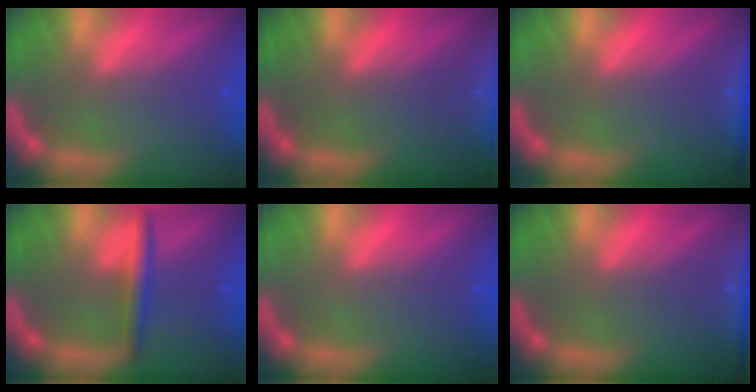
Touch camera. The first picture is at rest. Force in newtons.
{"total": 8.5}
{"total": 3.5}
{"total": 3.0}
{"total": 0.0}
{"total": 5.5}